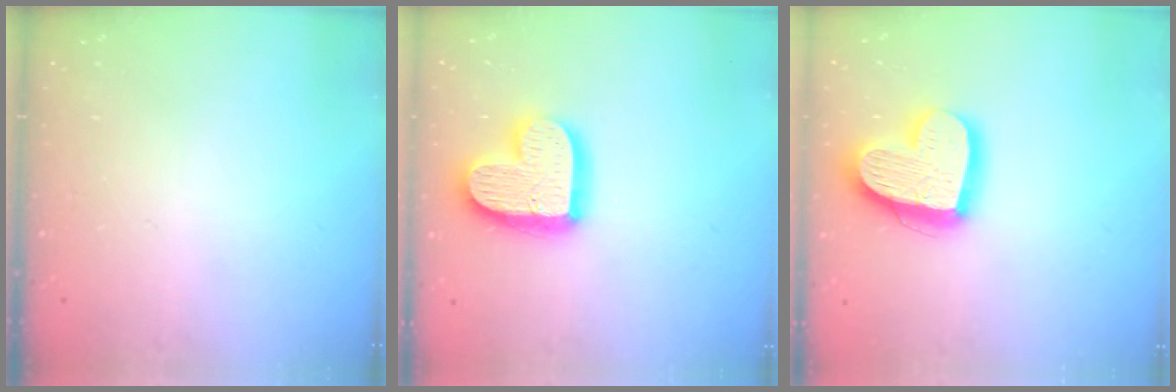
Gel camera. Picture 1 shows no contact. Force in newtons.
{"total": 17.0, "press": 17.0, "slide": 1.4}
{"total": 18.0, "press": 17.9, "slide": 1.5}